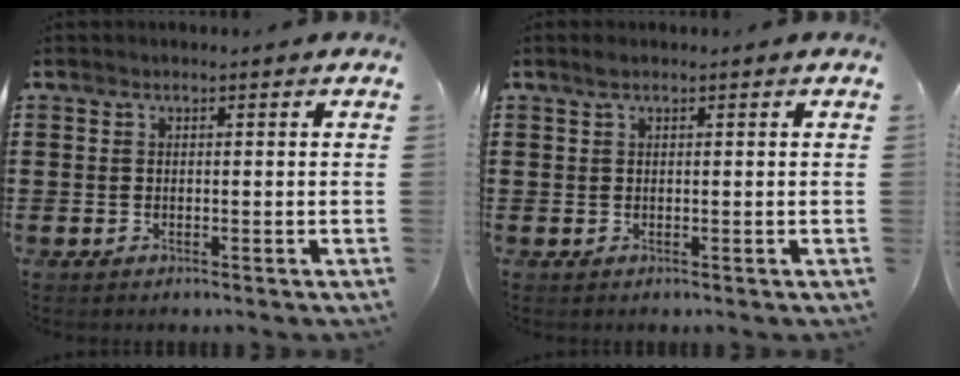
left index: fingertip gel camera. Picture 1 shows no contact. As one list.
[{"total": 0.9, "force": [0.6, 0.2, 0.7], "torque": [-0.015, 0.003, 0.010]}]